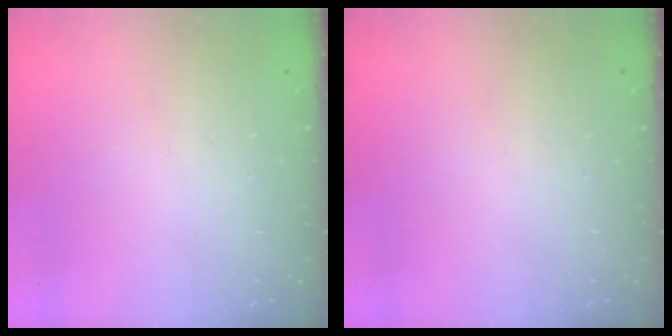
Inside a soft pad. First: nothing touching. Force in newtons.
{"total": 0.0}